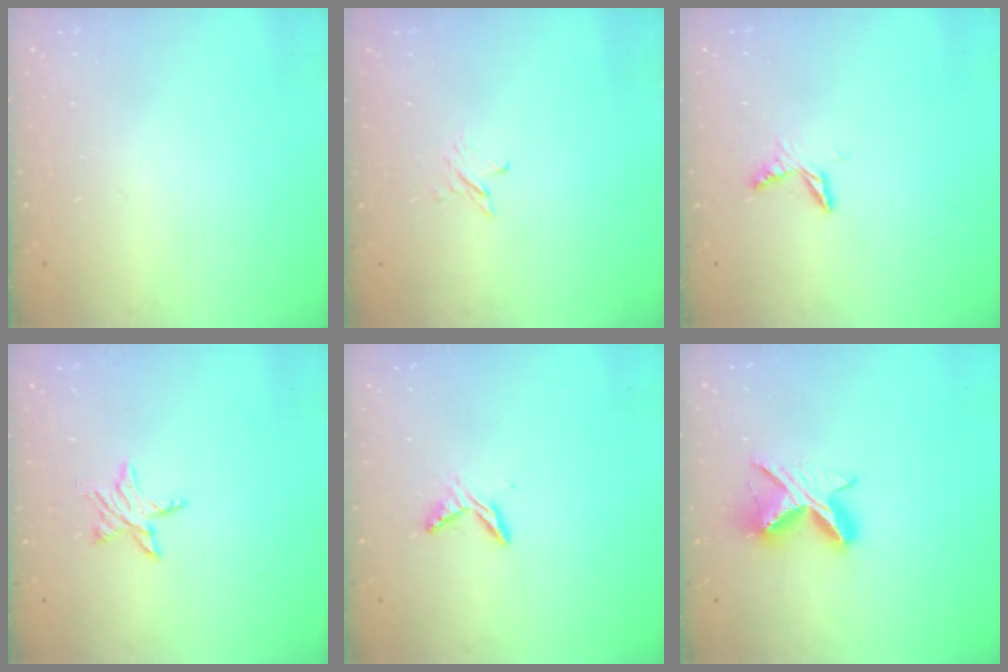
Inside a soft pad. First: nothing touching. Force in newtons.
{"total": 2.3, "press": 2.3, "slide": 0.3}
{"total": 6.1, "press": 6.1, "slide": 0.7}
{"total": 4.7, "press": 4.7, "slide": 0.4}
{"total": 6.4, "press": 6.4, "slide": 0.6}
{"total": 8.9, "press": 8.8, "slide": 1.0}